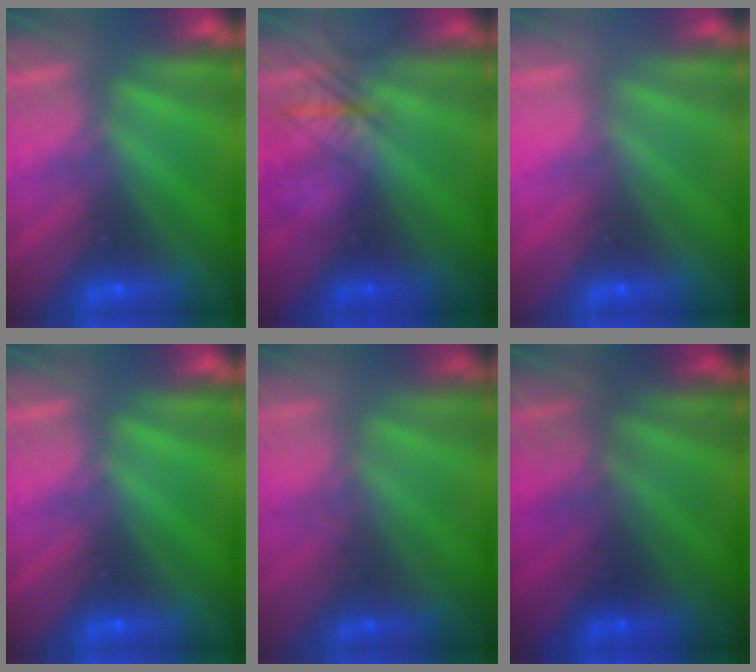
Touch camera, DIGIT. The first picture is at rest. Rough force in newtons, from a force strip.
{"total": 2.5}
{"total": 3.0}
{"total": 0.0}
{"total": 1.8}
{"total": 1.8}